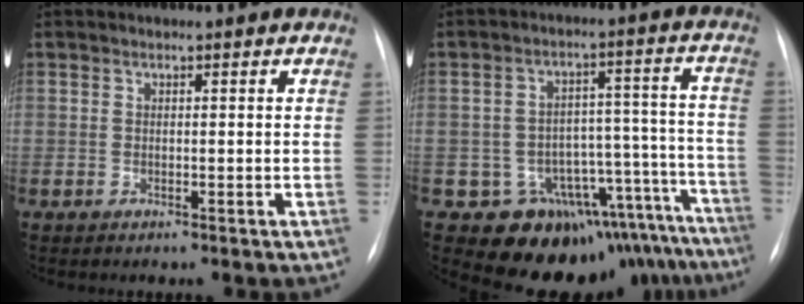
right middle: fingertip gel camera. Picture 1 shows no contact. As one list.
[{"total": 16.1, "force": [-14.4, 6.9, 2.2], "torque": [0.013, 0.085, -0.178]}]